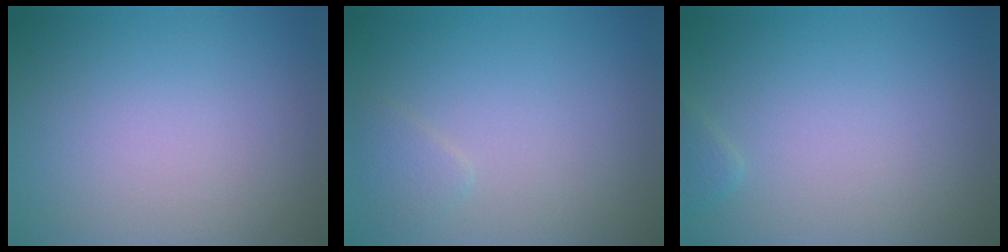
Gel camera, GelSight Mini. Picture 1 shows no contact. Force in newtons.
{"total": 1.2, "press": 1.2, "slide": 0.1}
{"total": 0.6, "press": 0.6, "slide": 0.1}